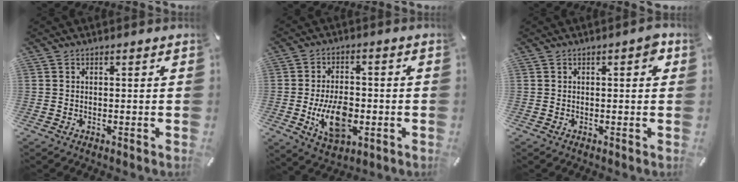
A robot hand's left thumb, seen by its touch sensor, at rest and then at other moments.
{"total": 11.5, "force": [-2.9, 6.8, 8.9], "torque": [-0.160, 0.002, -0.046]}
{"total": 2.7, "force": [0.6, 1.0, 2.5], "torque": [-0.025, 0.001, 0.000]}